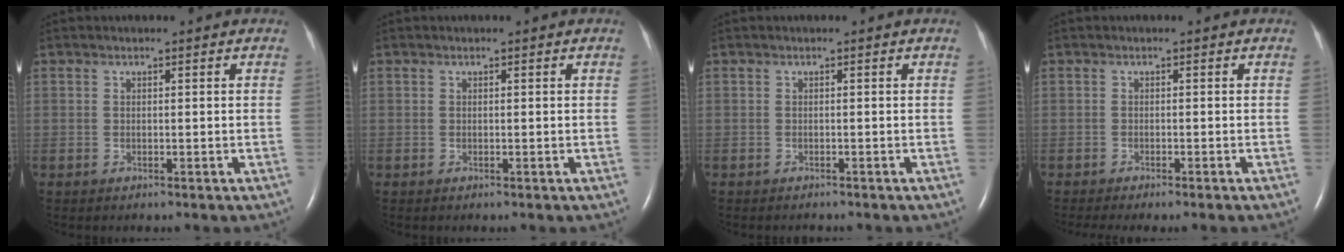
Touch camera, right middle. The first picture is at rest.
{"total": 0.0}
{"total": 0.9, "force": [-0.9, 0.2, 0.3], "torque": [-0.011, -0.004, -0.009]}
{"total": 4.0, "force": [-3.4, -0.3, 2.1], "torque": [-0.025, -0.005, -0.047]}